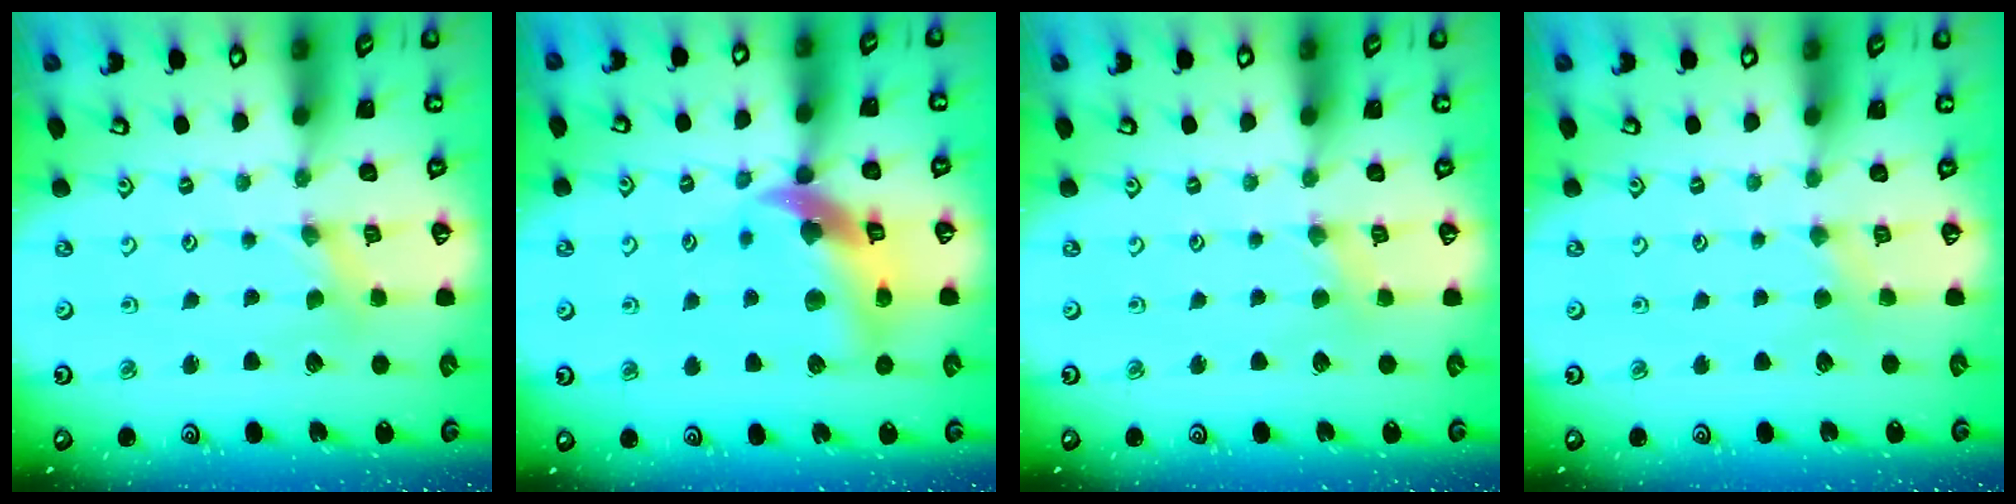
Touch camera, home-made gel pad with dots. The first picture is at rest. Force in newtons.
{"total": 13.9, "press": 13.8, "slide": 1.9}
{"total": 2.3, "press": 2.3, "slide": 0.4}
{"total": 2.1, "press": 2.1, "slide": 0.5}